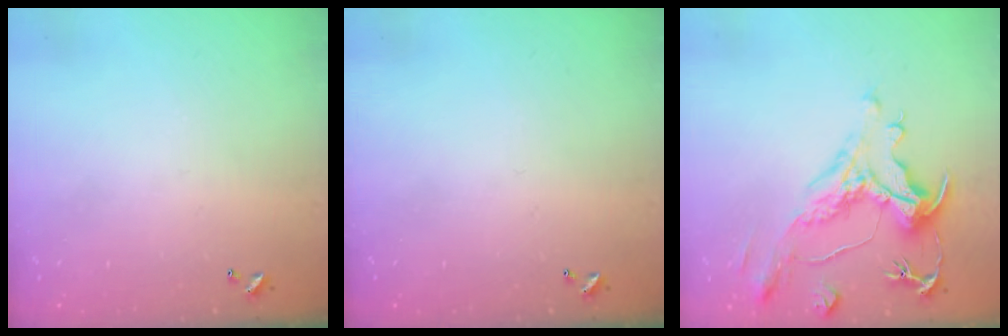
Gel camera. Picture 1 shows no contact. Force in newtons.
{"total": 0.0}
{"total": 1.9, "press": 0.8, "slide": 1.7}